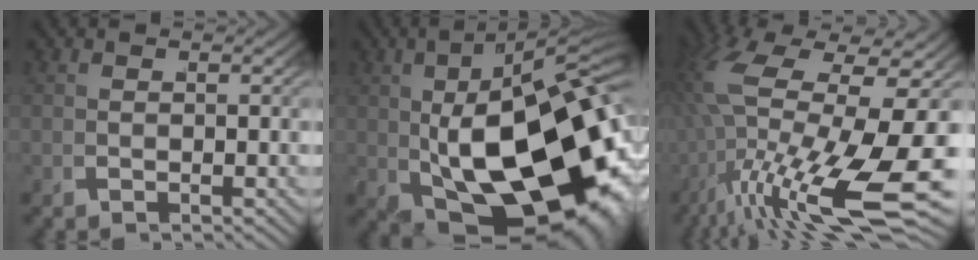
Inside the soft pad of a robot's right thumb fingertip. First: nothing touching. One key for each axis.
{"total": 25.2, "fx": -3.5, "fy": 13.8, "fz": 20.8, "tx": -0.333, "ty": -0.064, "tz": -0.013}
{"total": 13.5, "fx": -0.4, "fy": 5.6, "fz": 12.3, "tx": -0.248, "ty": -0.026, "tz": 0.022}